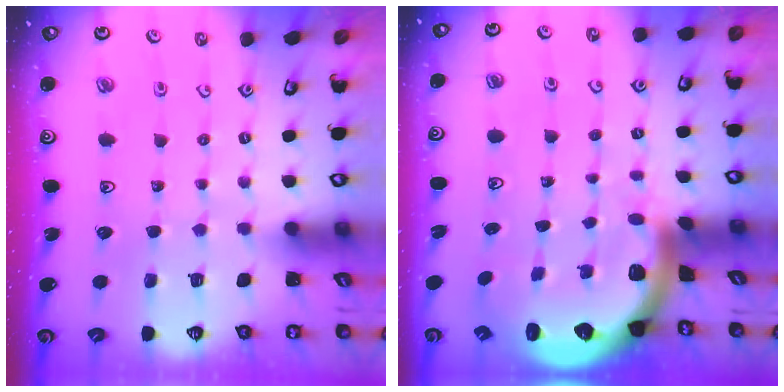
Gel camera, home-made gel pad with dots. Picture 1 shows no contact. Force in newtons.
{"total": 2.7, "press": 2.5, "slide": 0.9}